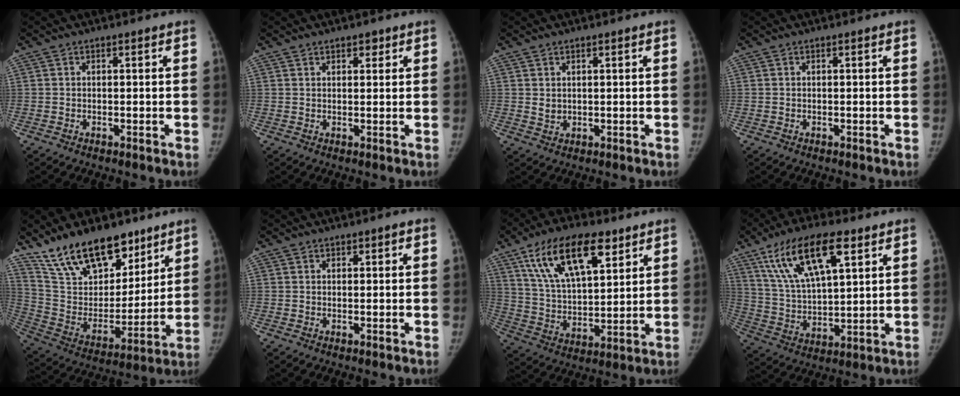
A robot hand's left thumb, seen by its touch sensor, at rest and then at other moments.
{"total": 2.0, "force": [1.4, 1.1, 0.9], "torque": [0.002, -0.006, 0.017]}
{"total": 1.9, "force": [0.9, 1.4, 0.9], "torque": [-0.010, -0.009, 0.022]}
{"total": 0.0}
{"total": 21.6, "force": [15.4, 10.6, 10.9], "torque": [-0.144, -0.069, 0.274]}
{"total": 1.1, "force": [0.5, 0.8, 0.5], "torque": [0.005, 0.001, 0.003]}
{"total": 19.3, "force": [10.5, 8.7, 13.7], "torque": [-0.206, -0.030, 0.192]}
{"total": 18.1, "force": [9.4, 7.0, 13.7], "torque": [-0.229, -0.021, 0.177]}